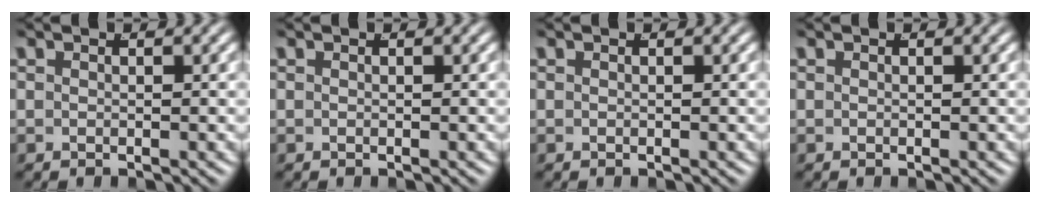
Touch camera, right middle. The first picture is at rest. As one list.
[{"total": 0.0}, {"total": 0.0}, {"total": 0.0}]